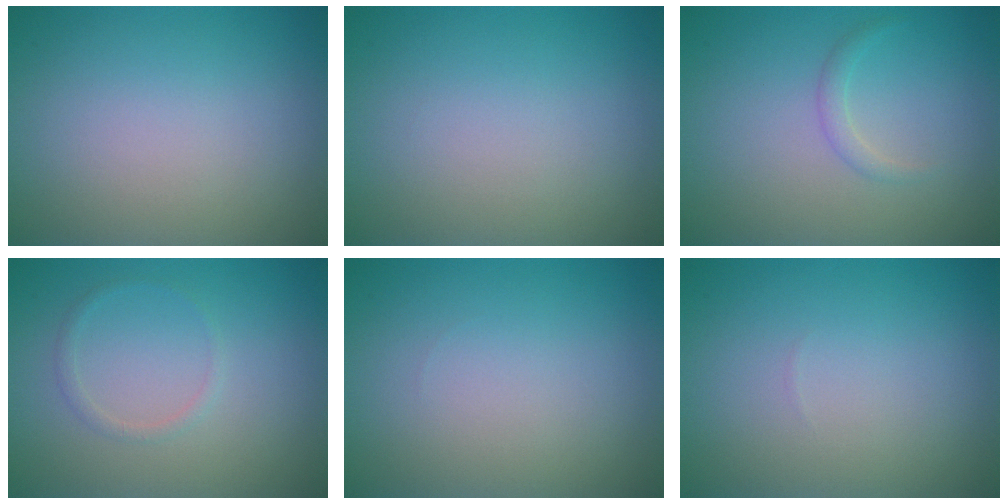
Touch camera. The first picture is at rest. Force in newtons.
{"total": 0.0}
{"total": 1.0, "press": 1.0, "slide": 0.1}
{"total": 0.9, "press": 0.9, "slide": 0.1}
{"total": 0.0}
{"total": 0.0}